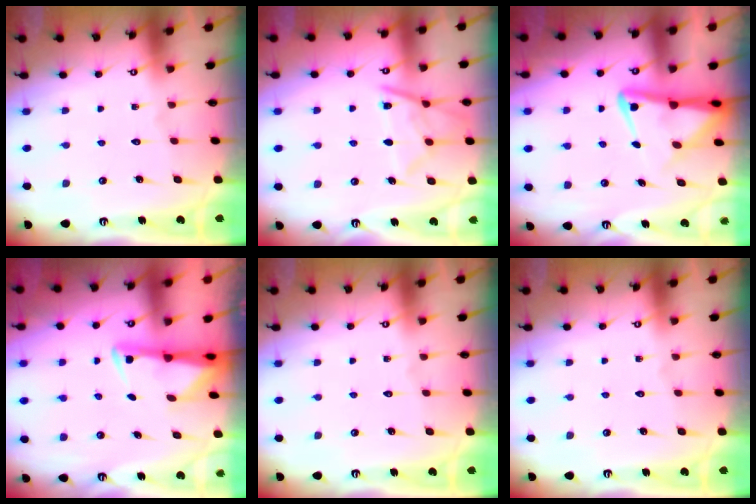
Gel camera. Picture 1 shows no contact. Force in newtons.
{"total": 11.5, "press": 11.4, "slide": 1.2}
{"total": 6.8, "press": 6.7, "slide": 0.8}
{"total": 2.9, "press": 2.8, "slide": 0.6}
{"total": 0.0}
{"total": 0.0}